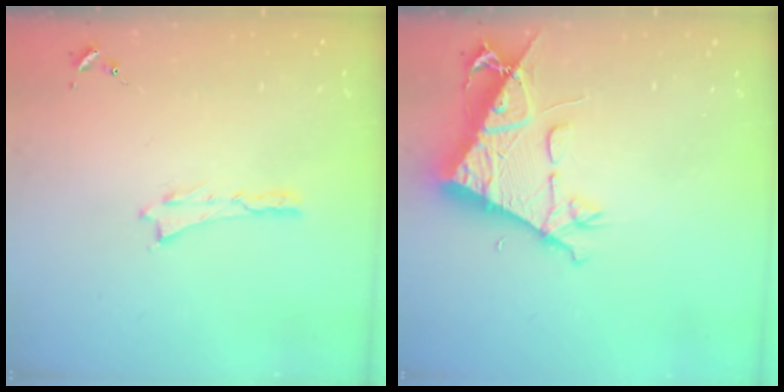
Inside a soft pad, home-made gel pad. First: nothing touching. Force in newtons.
{"total": 9.2, "press": 9.1, "slide": 1.4}